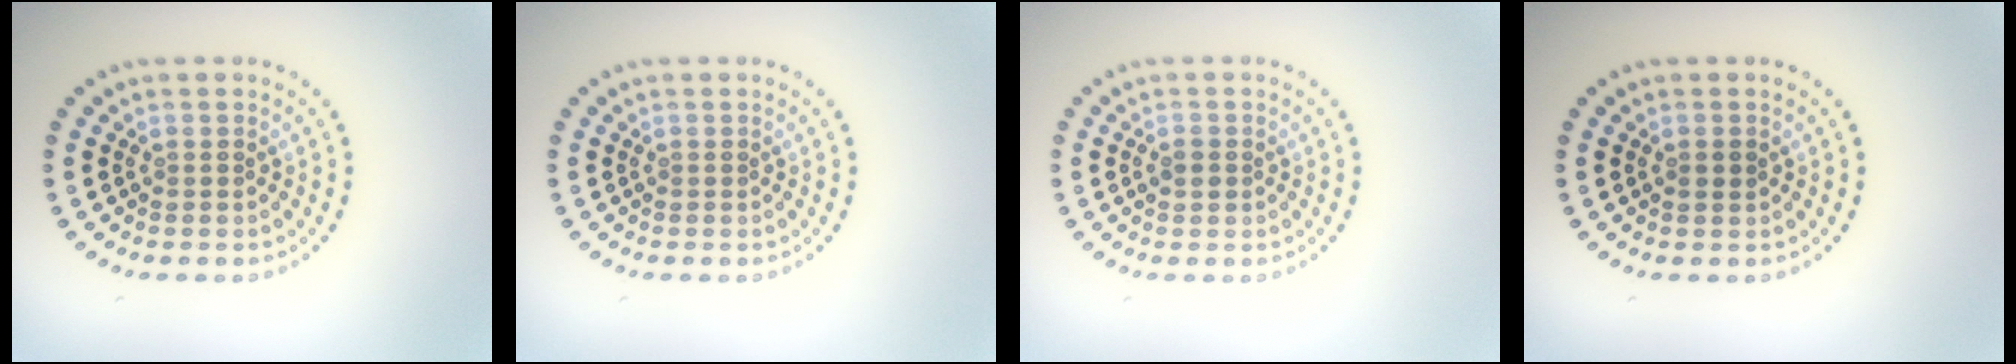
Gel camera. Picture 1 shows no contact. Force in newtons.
{"total": 0.0}
{"total": 1.4, "press": 1.3, "slide": 0.2}
{"total": 0.8, "press": 0.8, "slide": 0.3}